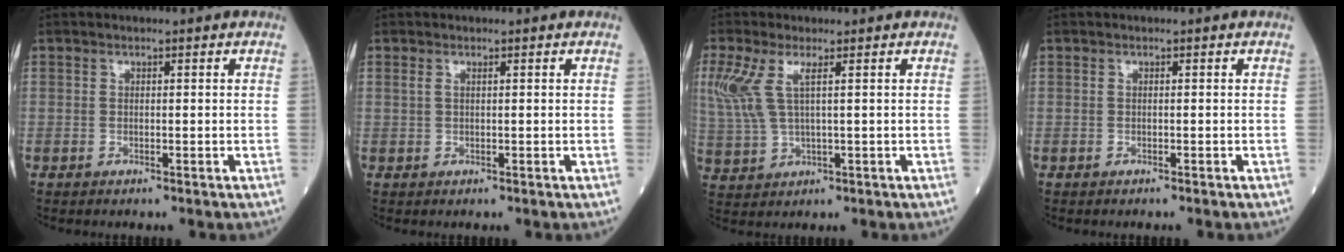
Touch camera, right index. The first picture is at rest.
{"total": 0.6, "force": [0.4, 0.1, 0.5], "torque": [-0.018, 0.008, 0.010]}
{"total": 6.4, "force": [2.2, 1.8, 5.8], "torque": [-0.164, 0.011, 0.053]}
{"total": 0.0}